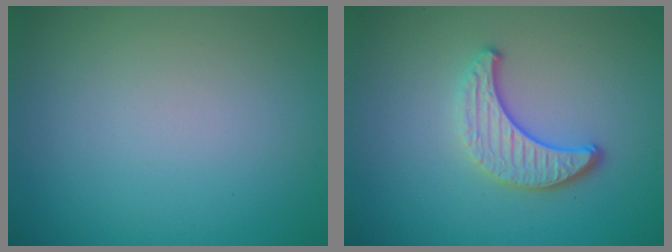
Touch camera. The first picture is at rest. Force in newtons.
{"total": 3.3, "press": 2.8, "slide": 1.7}